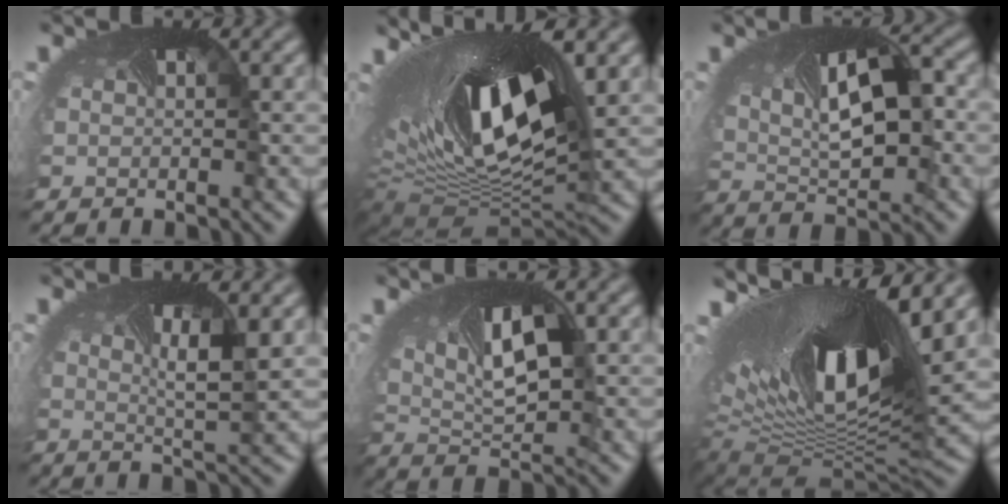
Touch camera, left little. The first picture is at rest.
{"total": 17.2, "force": [3.7, 7.5, 15.0], "torque": [-0.257, 0.009, 0.065]}
{"total": 9.2, "force": [1.3, 4.2, 8.1], "torque": [-0.123, -0.004, 0.025]}
{"total": 3.8, "force": [0.9, 0.7, 3.6], "torque": [-0.061, -0.002, 0.017]}
{"total": 8.1, "force": [1.8, 3.8, 6.9], "torque": [-0.112, -0.003, 0.032]}
{"total": 17.8, "force": [5.5, 7.1, 15.3], "torque": [-0.267, 0.017, 0.092]}